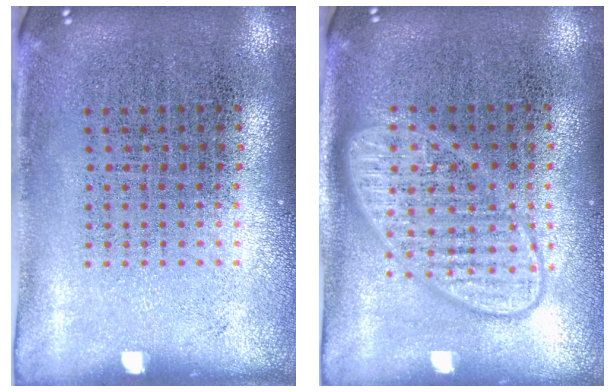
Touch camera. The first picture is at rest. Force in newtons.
{"total": 2.9, "press": 2.9, "slide": 0.5}